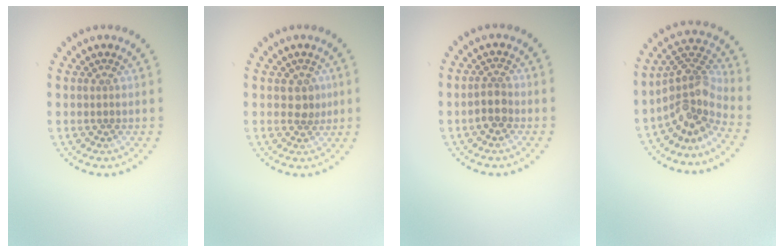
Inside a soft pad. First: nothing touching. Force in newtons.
{"total": 1.7, "press": 1.5, "slide": 0.8}
{"total": 1.9, "press": 1.7, "slide": 0.8}
{"total": 4.7, "press": 3.2, "slide": 3.4}